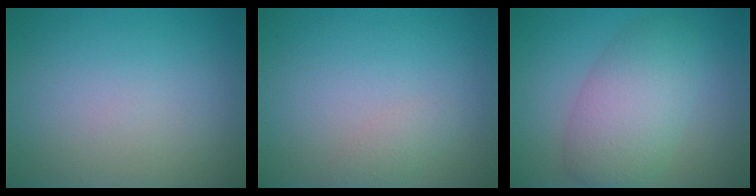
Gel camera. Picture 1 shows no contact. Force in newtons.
{"total": 1.0, "press": 1.0, "slide": 0.0}
{"total": 5.8, "press": 5.8, "slide": 0.4}